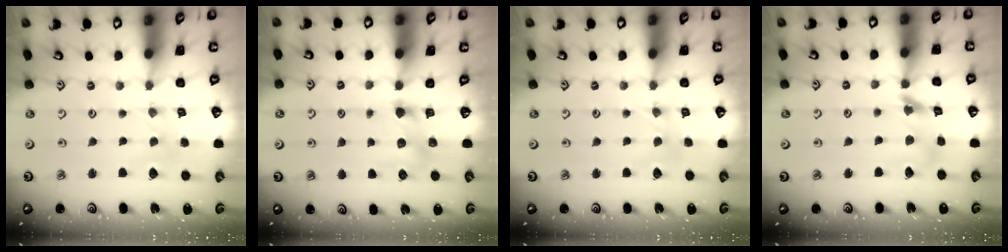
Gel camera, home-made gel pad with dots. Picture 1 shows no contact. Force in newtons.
{"total": 6.1, "press": 6.0, "slide": 0.9}
{"total": 1.7, "press": 1.6, "slide": 0.4}
{"total": 8.7, "press": 8.6, "slide": 1.0}